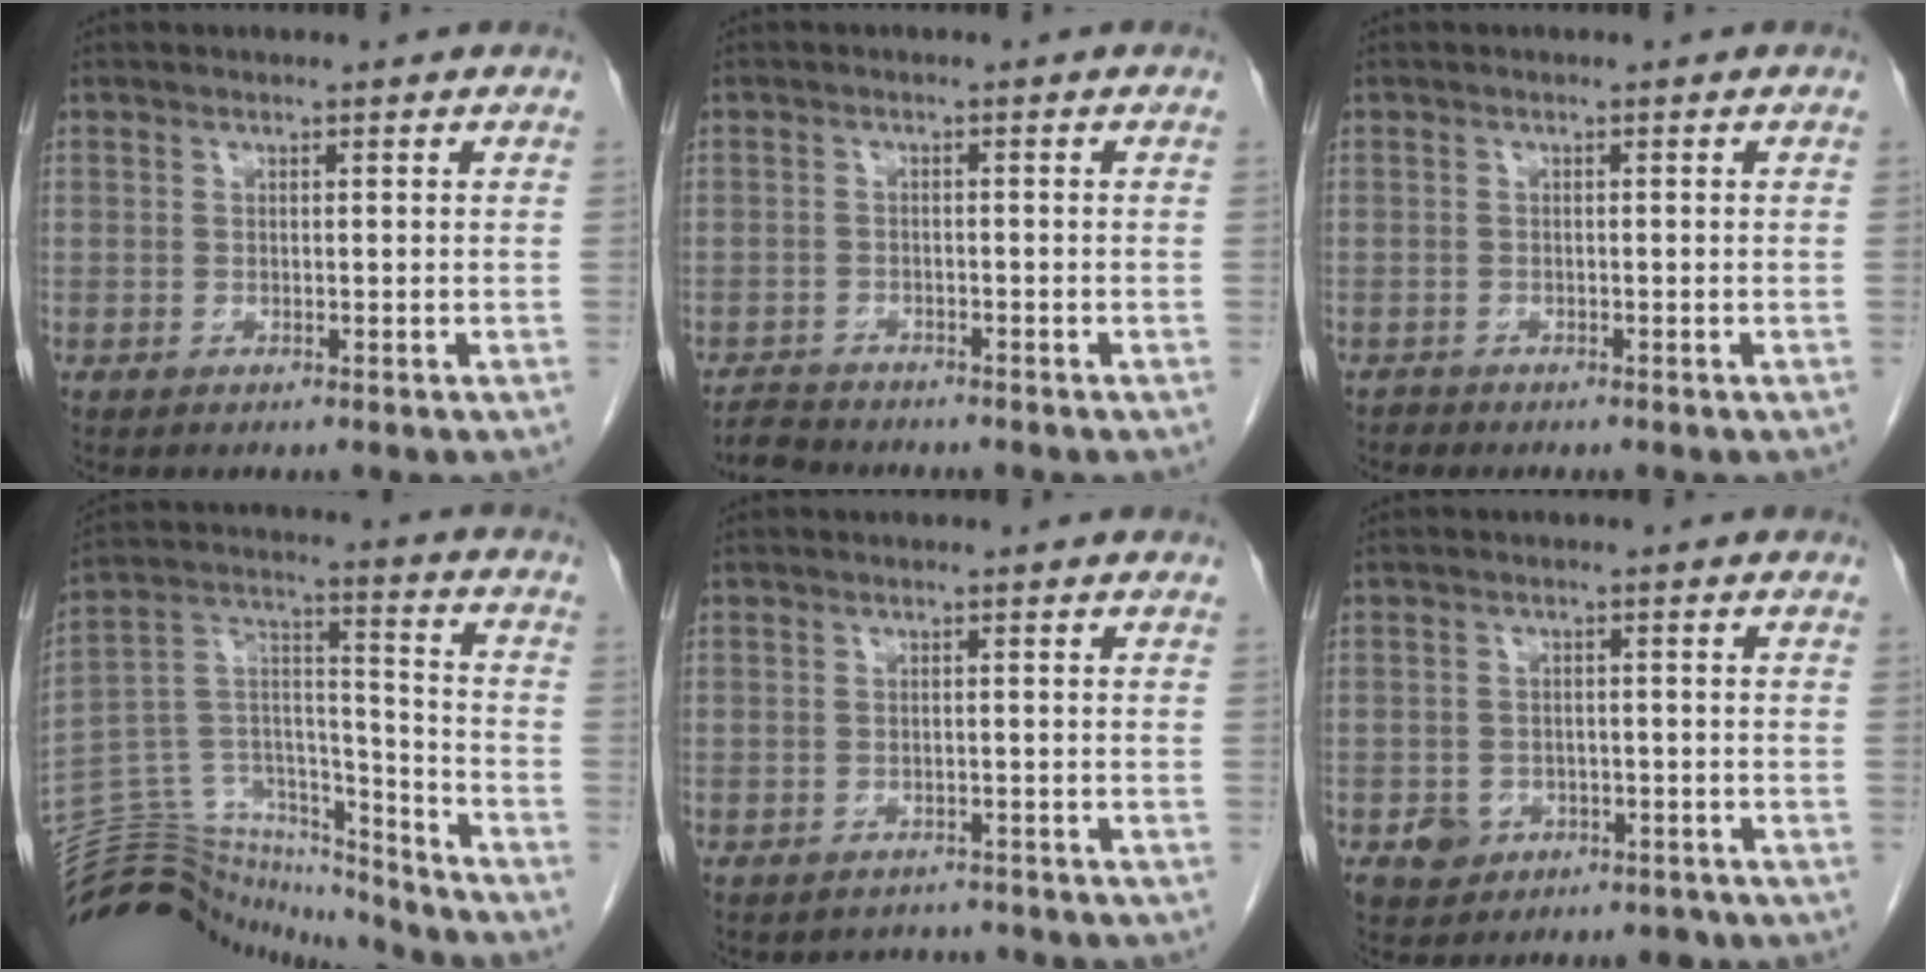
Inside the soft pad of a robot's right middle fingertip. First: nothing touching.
{"total": 3.5, "force": [-3.4, 0.8, 0.1], "torque": [-0.006, -0.011, -0.062]}
{"total": 0.8, "force": [-0.7, 0.3, -0.1], "torque": [-0.005, 0.000, -0.017]}
{"total": 22.0, "force": [-21.0, 5.2, 4.0], "torque": [-0.099, 0.054, -0.338]}
{"total": 3.1, "force": [-2.7, 1.1, -0.9], "torque": [0.010, 0.007, -0.039]}
{"total": 4.4, "force": [-2.4, 3.6, 1.2], "torque": [-0.008, 0.010, -0.028]}